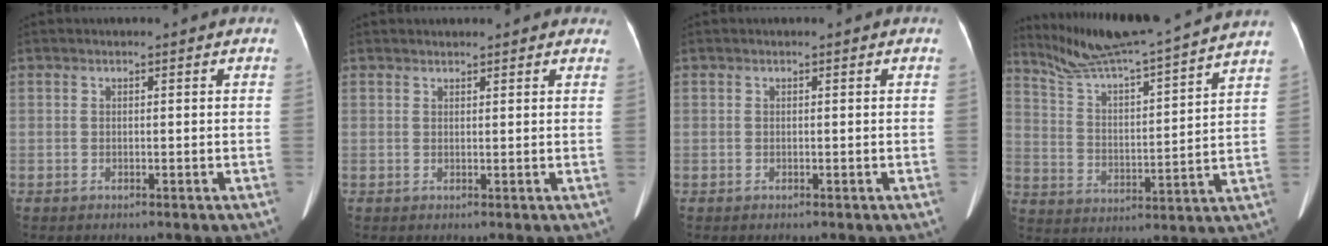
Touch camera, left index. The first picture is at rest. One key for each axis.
{"total": 5.5, "fx": 5.0, "fy": 1.6, "fz": 1.8, "tx": -0.013, "ty": 0.024, "tz": 0.052}
{"total": 0.0}
{"total": 21.1, "fx": 19.3, "fy": -1.2, "fz": 8.6, "tx": -0.155, "ty": -0.017, "tz": 0.284}